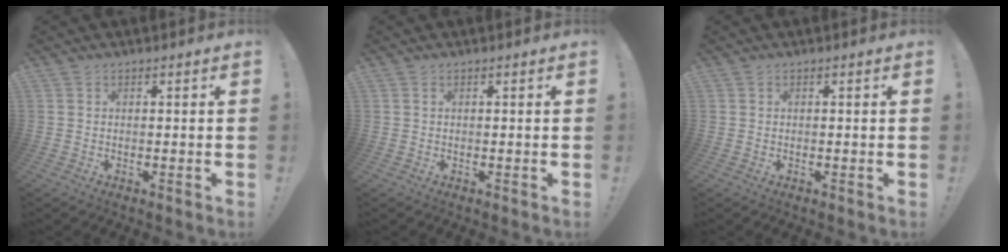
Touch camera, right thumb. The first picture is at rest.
{"total": 0.0}
{"total": 0.0}